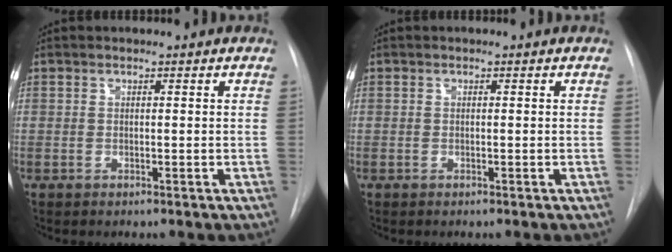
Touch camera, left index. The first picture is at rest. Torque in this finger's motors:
{"motor_torque": [0.00, 0.00, 0.00, 0.00]}